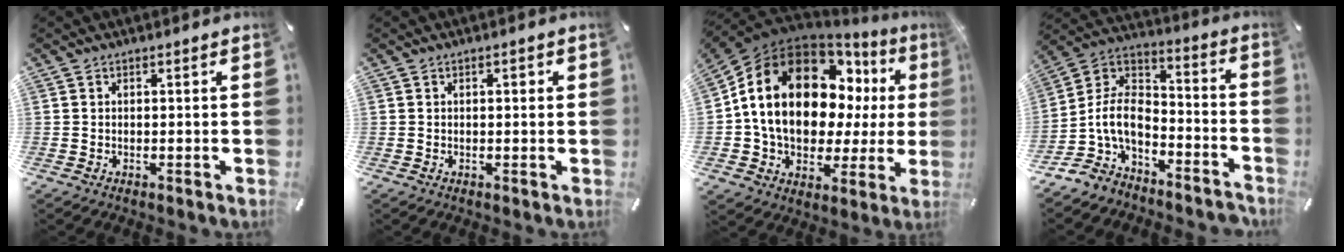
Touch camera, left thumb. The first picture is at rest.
{"total": 1.1, "force": [0.1, 0.5, 0.9], "torque": [-0.019, 0.005, -0.001]}
{"total": 20.8, "force": [5.8, 14.2, 14.0], "torque": [-0.253, -0.037, 0.106]}
{"total": 10.8, "force": [-3.8, 8.0, 6.1], "torque": [-0.155, 0.003, -0.076]}